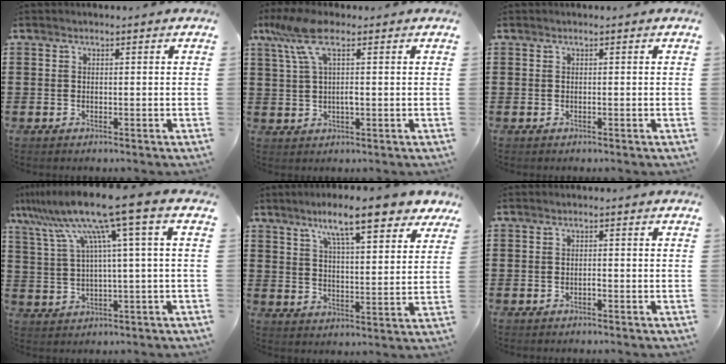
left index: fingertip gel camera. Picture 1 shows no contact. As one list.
[{"total": 6.5, "force": [2.0, 1.9, 5.9], "torque": [-0.137, -0.002, 0.028]}, {"total": 0.0}, {"total": 10.9, "force": [5.6, -0.3, 9.4], "torque": [-0.211, -0.025, 0.082]}, {"total": 10.8, "force": [8.1, 1.3, 7.0], "torque": [-0.124, -0.027, 0.133]}, {"total": 0.7, "force": [-0.4, 0.0, 0.6], "torque": [-0.013, -0.003, -0.007]}]